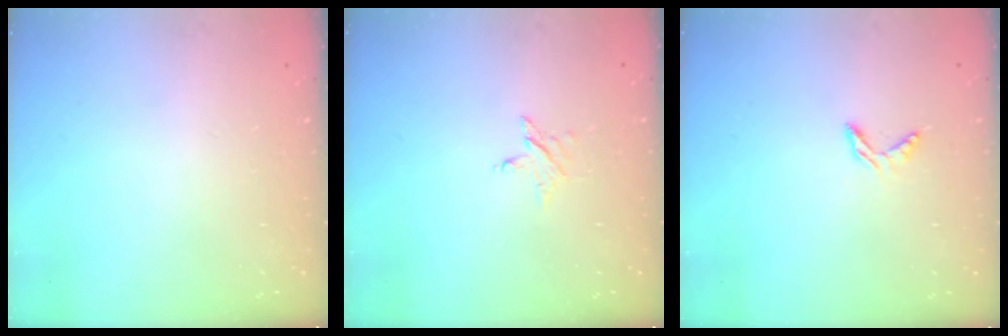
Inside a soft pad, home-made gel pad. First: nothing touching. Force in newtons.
{"total": 2.8, "press": 2.8, "slide": 0.3}
{"total": 5.3, "press": 5.2, "slide": 0.5}